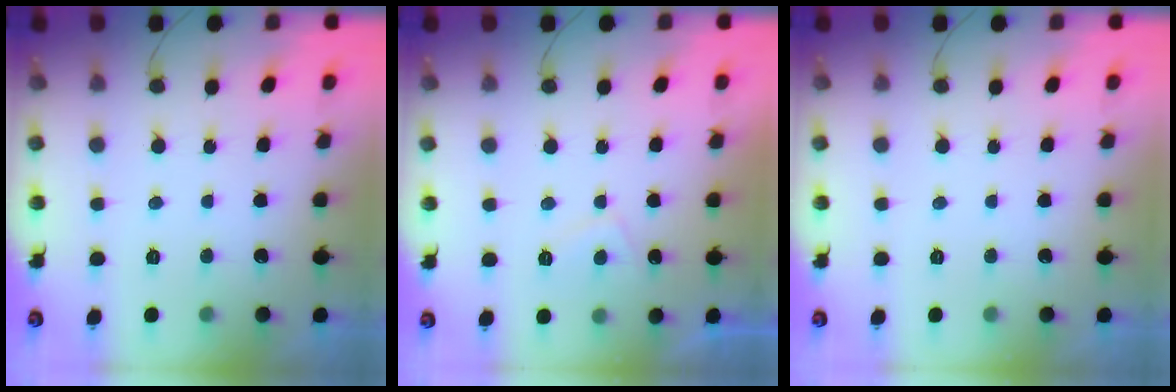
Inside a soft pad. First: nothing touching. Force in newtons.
{"total": 3.7, "press": 3.6, "slide": 0.8}
{"total": 0.0}